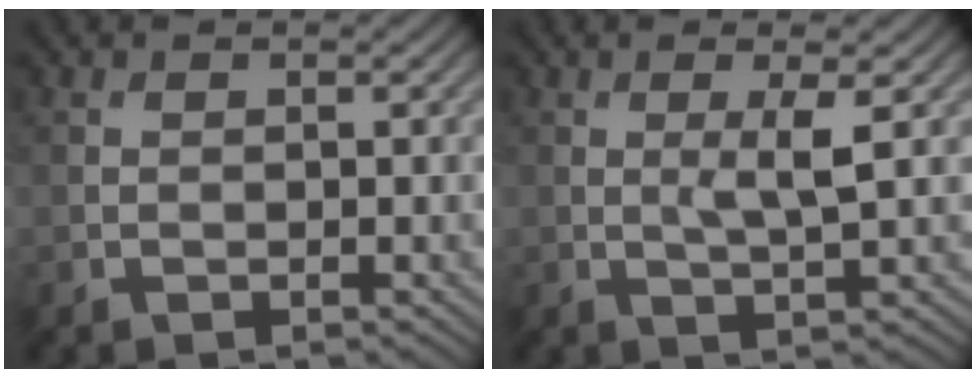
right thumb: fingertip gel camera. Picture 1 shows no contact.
{"total": 3.2, "force": [0.6, 0.2, 3.2], "torque": [-0.064, 0.001, 0.011]}